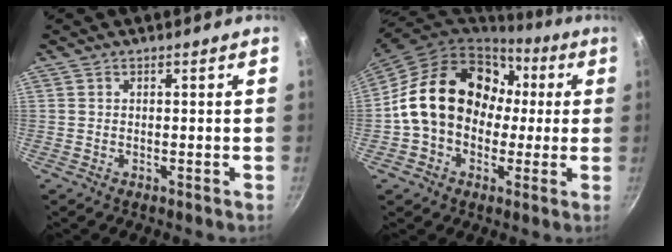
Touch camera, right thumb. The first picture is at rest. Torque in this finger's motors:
{"motor_torque": [0.54, 3.97, 1.98, -0.17, 0.27]}